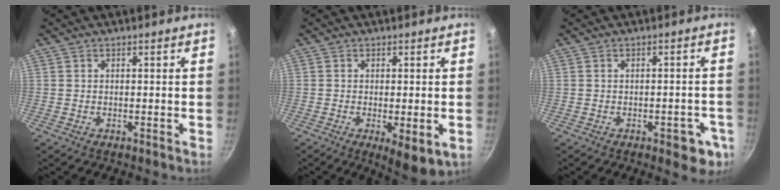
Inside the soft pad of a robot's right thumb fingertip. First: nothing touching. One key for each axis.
{"total": 6.7, "fx": -1.8, "fy": 2.2, "fz": 6.1, "tx": -0.088, "ty": -0.011, "tz": -0.017}
{"total": 6.7, "fx": -2.8, "fy": 3.2, "fz": 5.2, "tx": -0.040, "ty": 0.015, "tz": -0.028}